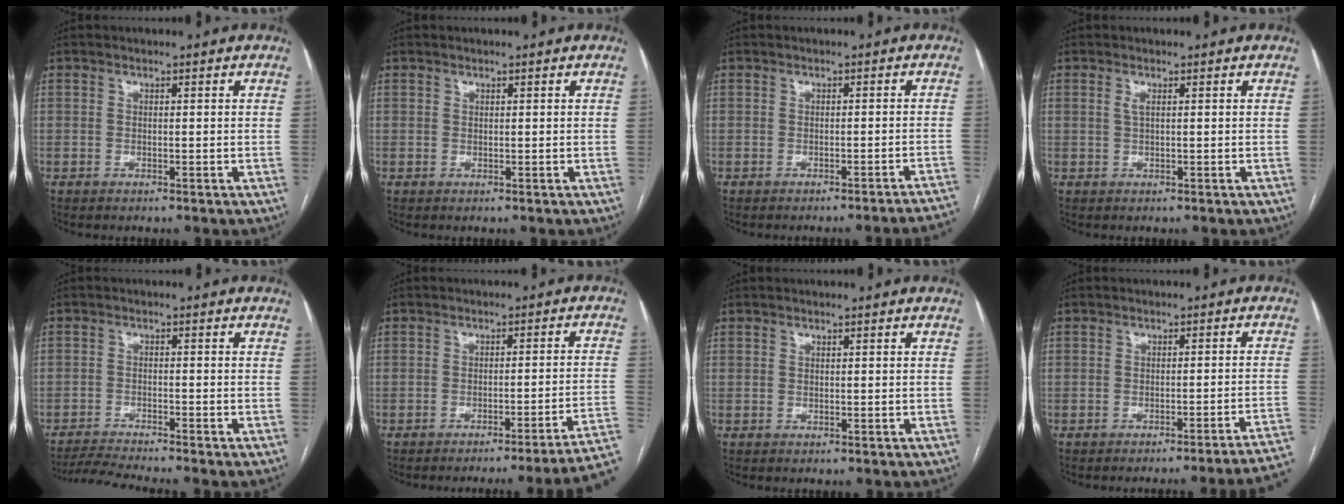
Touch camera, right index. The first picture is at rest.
{"total": 0.0}
{"total": 8.7, "force": [-8.5, -1.6, 1.5], "torque": [0.008, -0.005, -0.091]}
{"total": 1.0, "force": [0.4, 0.2, 0.9], "torque": [-0.027, 0.001, 0.008]}
{"total": 4.5, "force": [-4.2, -1.5, 0.7], "torque": [-0.019, -0.021, -0.080]}
{"total": 11.0, "force": [-7.6, -1.8, 7.7], "torque": [-0.059, 0.015, -0.090]}
{"total": 0.0}
{"total": 11.3, "force": [-10.1, -2.2, 4.4], "torque": [-0.006, -0.001, -0.112]}